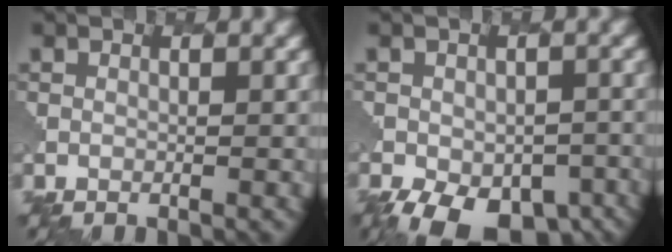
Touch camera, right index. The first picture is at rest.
{"total": 9.9, "force": [-6.3, 5.0, 5.8], "torque": [-0.093, -0.034, -0.081]}